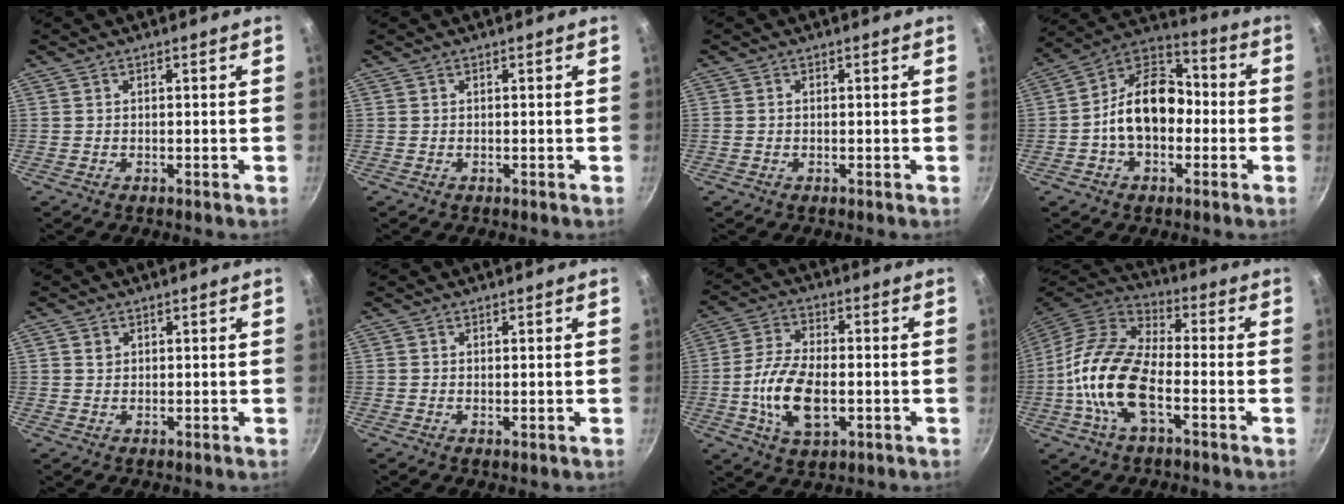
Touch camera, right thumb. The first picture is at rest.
{"total": 0.0}
{"total": 0.6, "force": [0.0, 0.5, 0.4], "torque": [-0.007, 0.003, 0.000]}
{"total": 15.6, "force": [-1.7, 10.7, 11.2], "torque": [-0.142, 0.050, -0.048]}
{"total": 1.4, "force": [0.6, 1.1, 0.5], "torque": [-0.008, 0.000, 0.010]}
{"total": 0.5, "force": [0.3, 0.2, 0.4], "torque": [-0.006, -0.006, 0.003]}
{"total": 12.2, "force": [-2.2, 6.5, 10.1], "torque": [-0.190, 0.016, -0.043]}
{"total": 16.6, "force": [-4.1, 8.3, 13.8], "torque": [-0.253, 0.036, -0.093]}